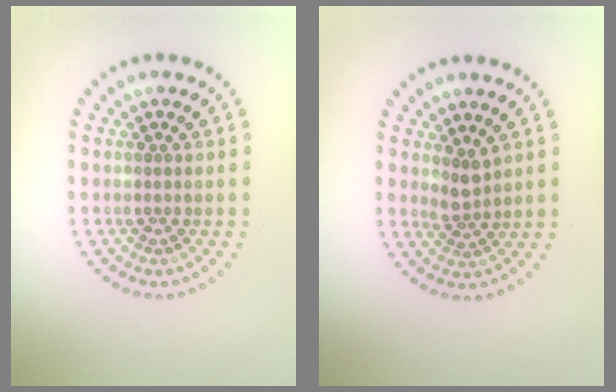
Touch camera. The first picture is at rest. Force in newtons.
{"total": 1.8, "press": 1.3, "slide": 1.3}